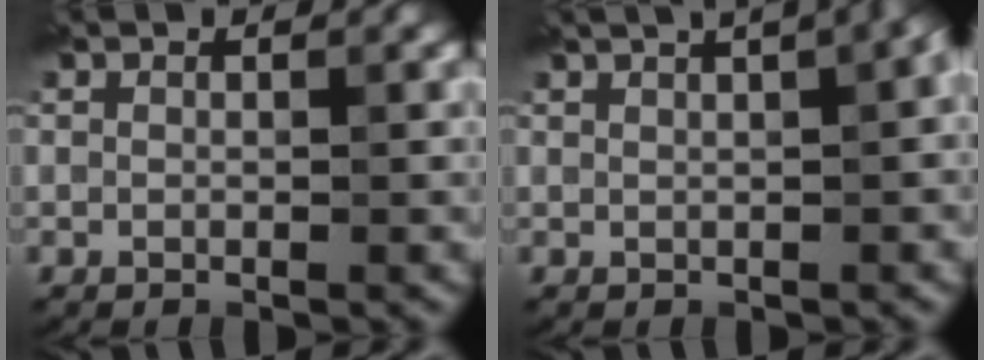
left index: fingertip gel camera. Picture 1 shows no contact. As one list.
[{"total": 7.2, "force": [3.5, 2.7, 5.7], "torque": [-0.058, 0.042, 0.033]}]